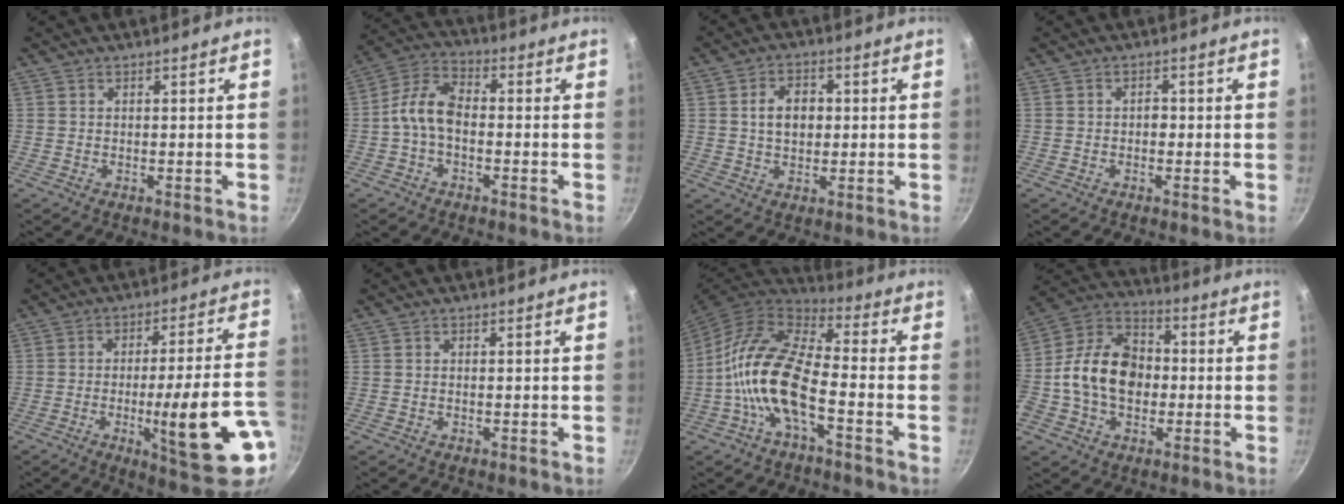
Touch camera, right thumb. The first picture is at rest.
{"total": 7.8, "force": [-1.6, 4.7, 6.0], "torque": [-0.115, 0.036, -0.044]}
{"total": 6.3, "force": [0.7, 4.5, 4.3], "torque": [-0.050, 0.008, 0.008]}
{"total": 1.5, "force": [-0.4, 1.0, 1.1], "torque": [-0.018, 0.006, -0.009]}
{"total": 18.2, "force": [-5.8, 3.3, 17.0], "torque": [-0.230, 0.021, -0.071]}
{"total": 0.0}
{"total": 15.0, "force": [-4.4, 6.3, 12.9], "torque": [-0.244, 0.039, -0.102]}
{"total": 17.1, "force": [-1.4, 12.6, 11.5], "torque": [-0.177, 0.040, -0.042]}